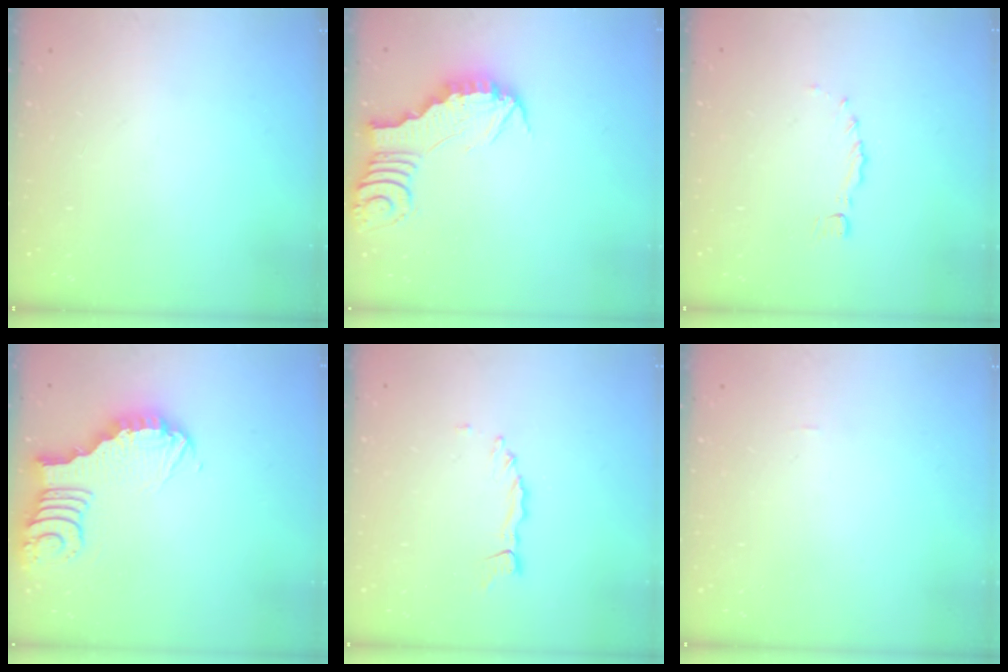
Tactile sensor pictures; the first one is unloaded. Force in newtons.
{"total": 3.3, "press": 3.3, "slide": 0.4}
{"total": 0.0}
{"total": 3.8, "press": 3.8, "slide": 0.2}
{"total": 0.9, "press": 0.9, "slide": 0.1}
{"total": 0.0}